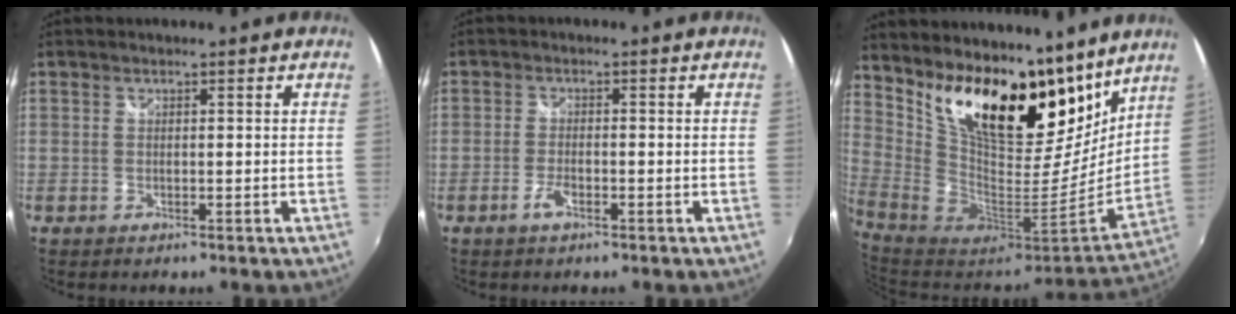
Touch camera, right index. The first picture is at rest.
{"total": 2.8, "force": [-1.6, 0.8, 2.1], "torque": [-0.052, -0.002, -0.033]}
{"total": 21.7, "force": [14.8, 8.3, 13.4], "torque": [-0.230, 0.001, 0.268]}